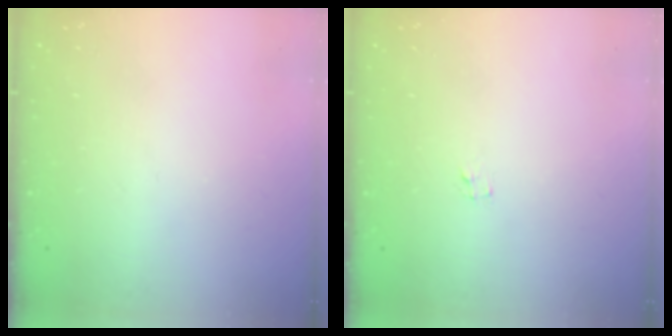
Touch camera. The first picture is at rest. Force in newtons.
{"total": 1.2, "press": 1.2, "slide": 0.1}